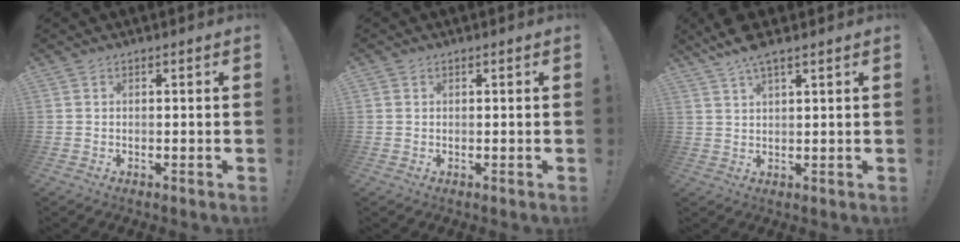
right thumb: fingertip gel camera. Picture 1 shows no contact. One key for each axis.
{"total": 0.9, "fx": 0.6, "fy": 0.6, "fz": 0.2, "tx": 0.001, "ty": 0.000, "tz": 0.010}
{"total": 5.7, "fx": 4.3, "fy": 1.0, "fz": 3.6, "tx": -0.073, "ty": -0.019, "tz": 0.078}